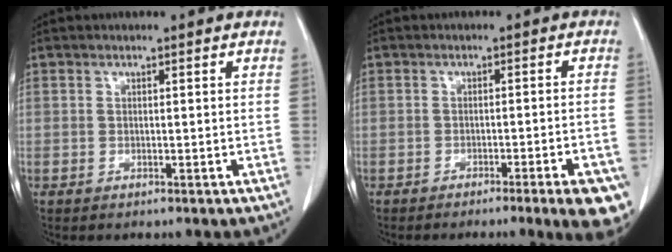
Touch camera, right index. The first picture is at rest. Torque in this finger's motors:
{"motor_torque": [1.40, -0.74, 0.27, 0.06]}